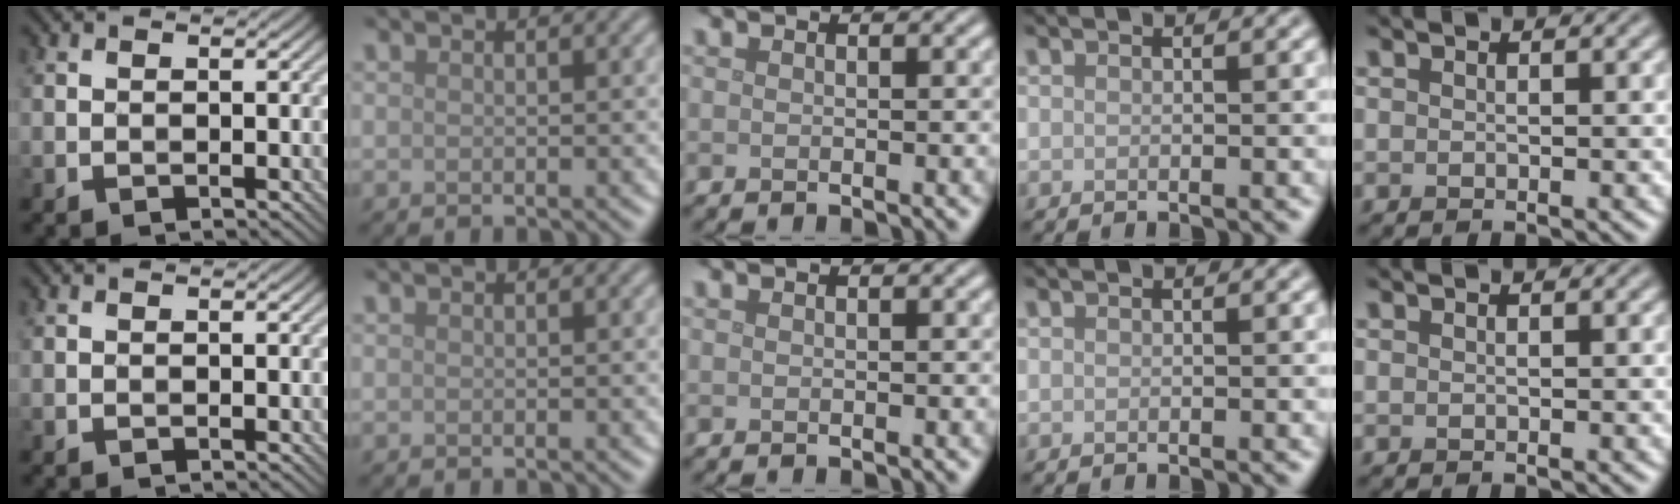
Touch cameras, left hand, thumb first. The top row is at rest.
{}